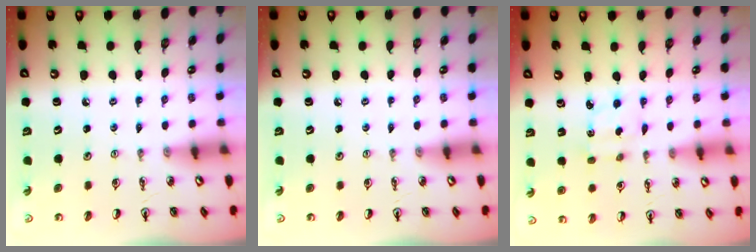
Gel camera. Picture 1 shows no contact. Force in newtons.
{"total": 0.0}
{"total": 3.1, "press": 3.0, "slide": 0.5}